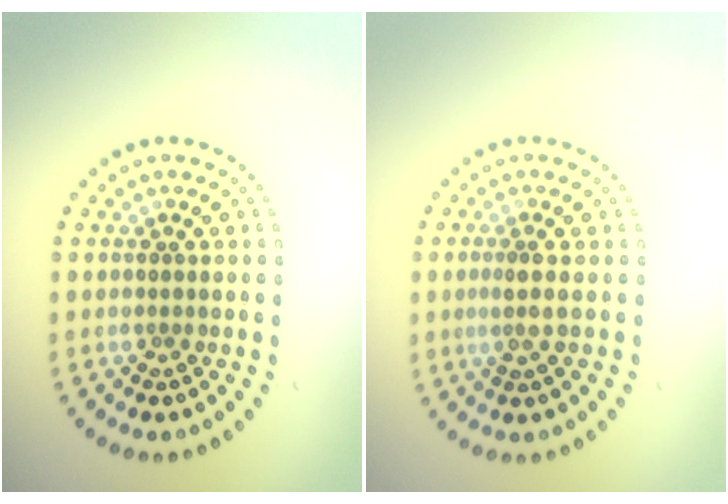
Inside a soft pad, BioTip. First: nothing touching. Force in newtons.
{"total": 1.4, "press": 0.9, "slide": 1.0}